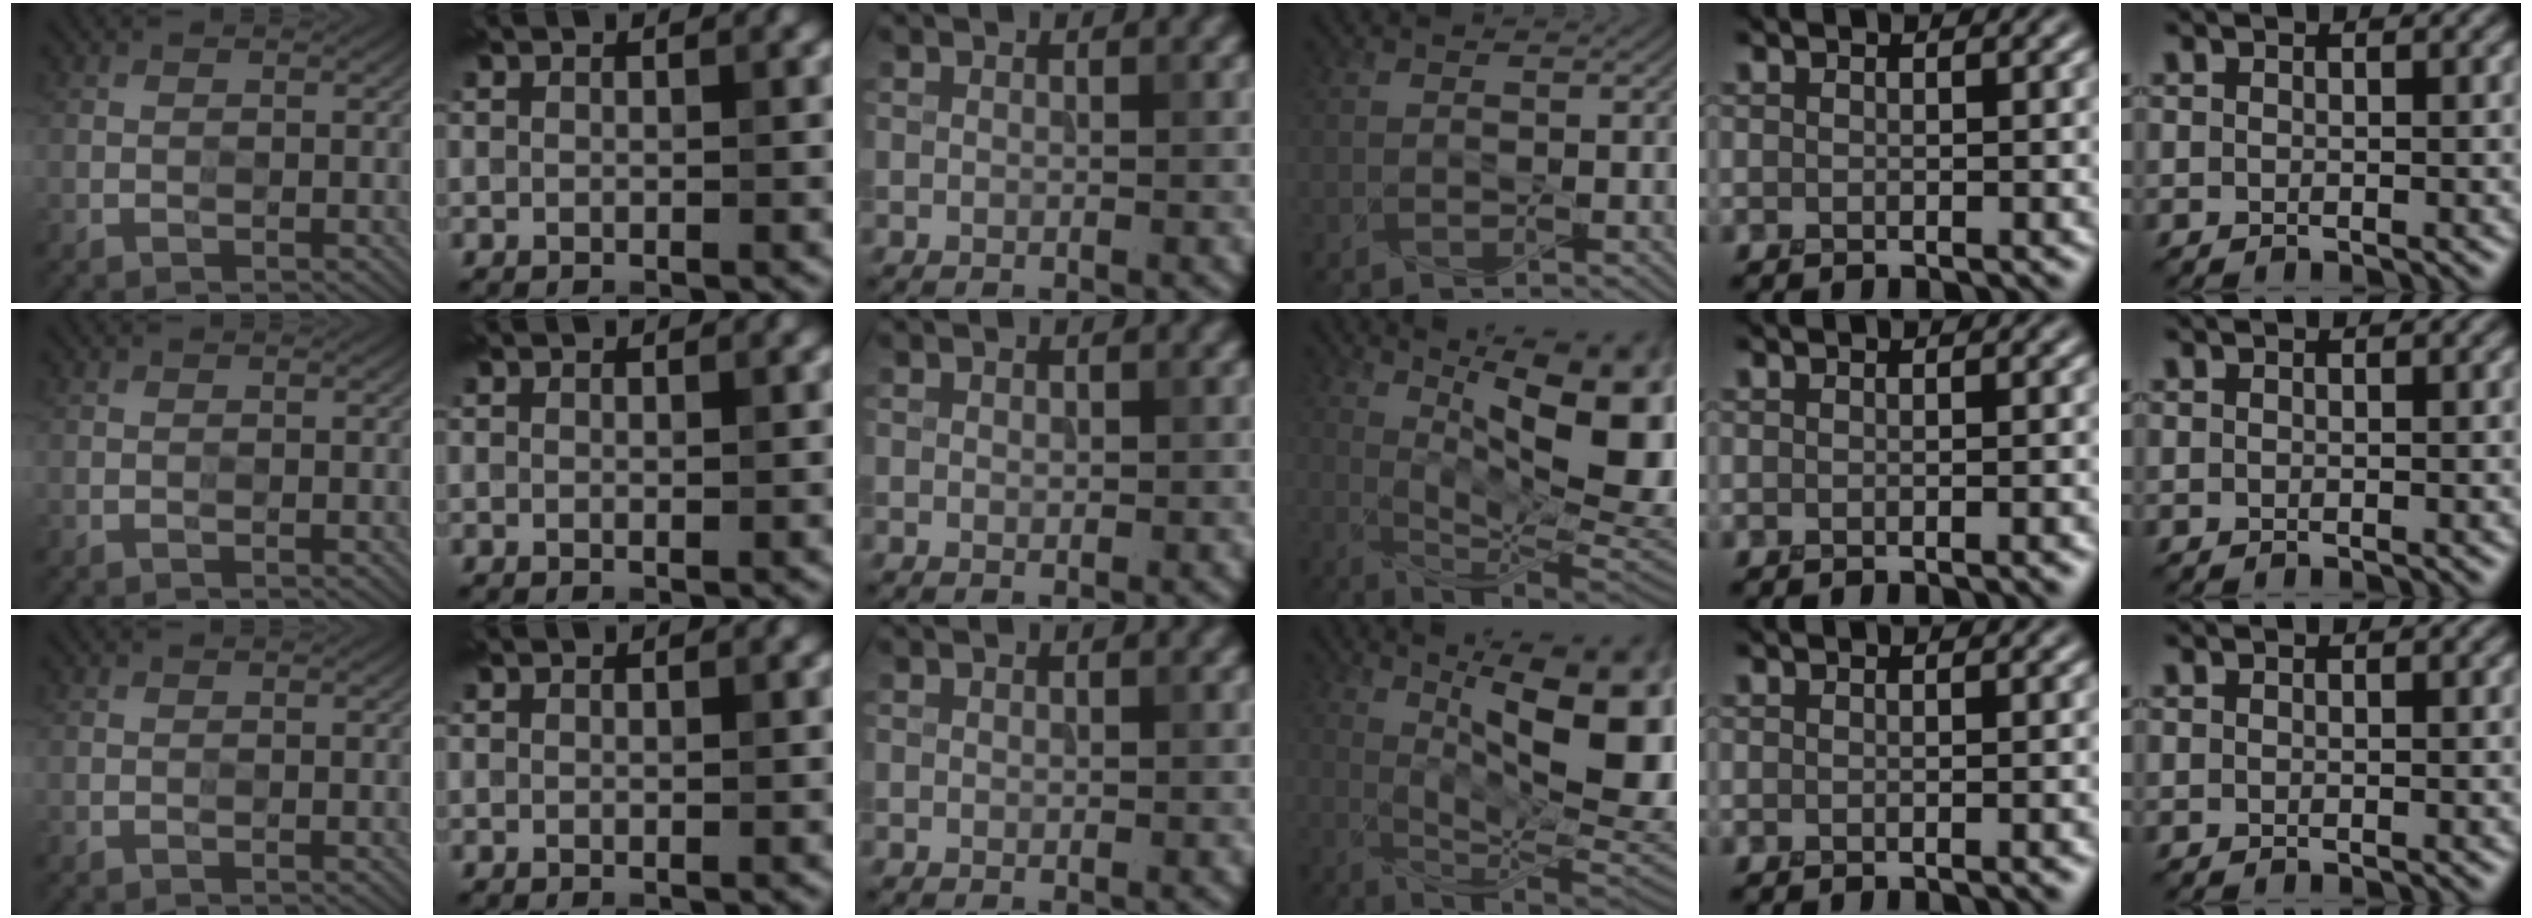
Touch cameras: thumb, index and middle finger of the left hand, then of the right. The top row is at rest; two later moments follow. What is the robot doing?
{"motion": "press", "object": "syringe"}